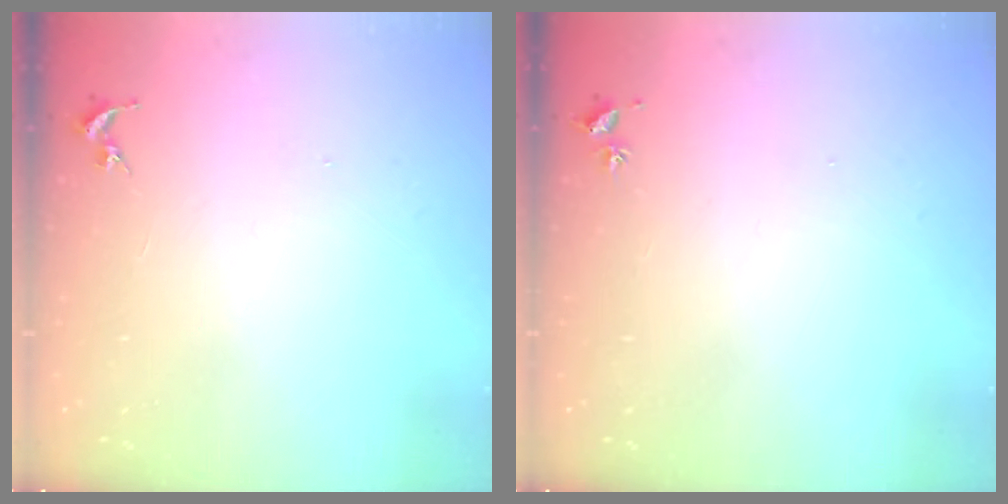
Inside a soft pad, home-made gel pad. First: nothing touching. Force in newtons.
{"total": 2.0, "press": 2.0, "slide": 0.3}